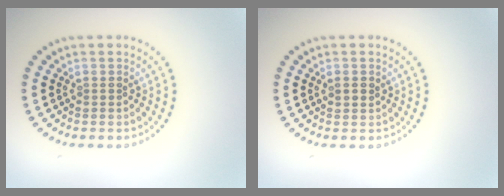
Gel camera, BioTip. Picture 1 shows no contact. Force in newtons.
{"total": 1.1, "press": 1.0, "slide": 0.4}